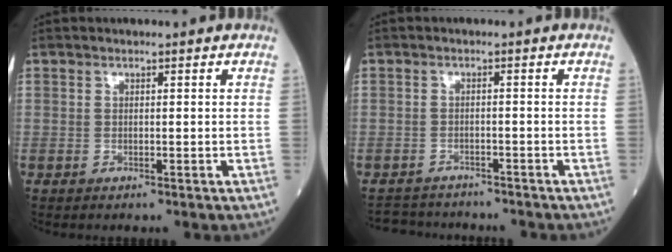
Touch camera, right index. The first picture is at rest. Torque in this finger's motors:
{"motor_torque": [-1.76, -0.38, -1.05, -0.21]}